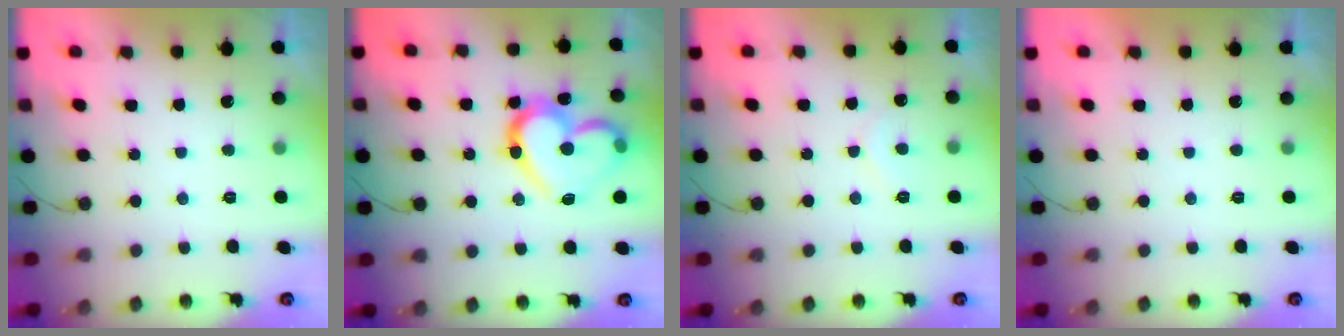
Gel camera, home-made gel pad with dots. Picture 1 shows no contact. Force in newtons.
{"total": 18.6, "press": 18.5, "slide": 1.8}
{"total": 4.8, "press": 4.8, "slide": 0.5}
{"total": 1.8, "press": 1.8, "slide": 0.0}